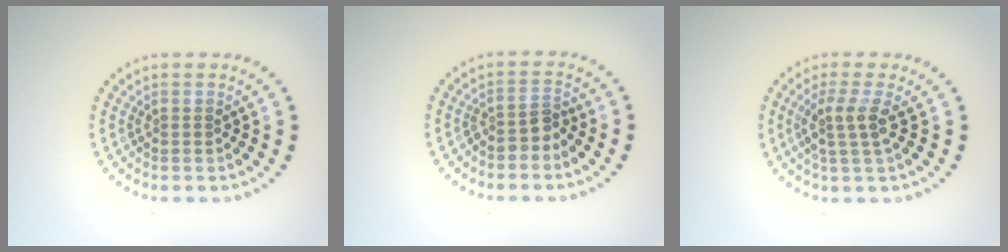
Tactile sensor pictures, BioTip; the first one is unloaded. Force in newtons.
{"total": 1.8, "press": 1.3, "slide": 1.2}
{"total": 2.5, "press": 1.9, "slide": 1.6}